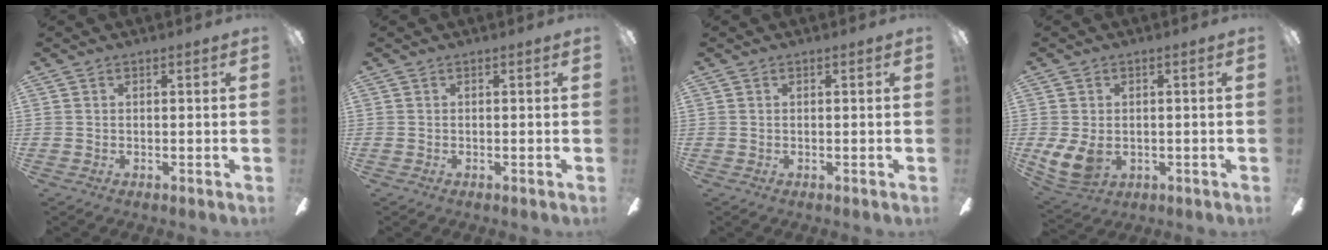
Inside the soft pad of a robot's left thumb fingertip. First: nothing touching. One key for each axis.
{"total": 0.0}
{"total": 0.0}
{"total": 7.2, "fx": -0.7, "fy": 5.2, "fz": 4.9, "tx": -0.113, "ty": -0.007, "tz": -0.011}